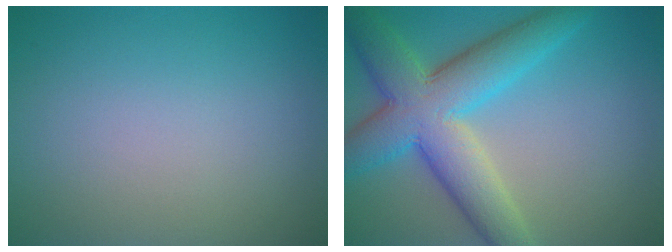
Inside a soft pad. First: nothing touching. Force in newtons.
{"total": 9.2, "press": 9.2, "slide": 0.4}